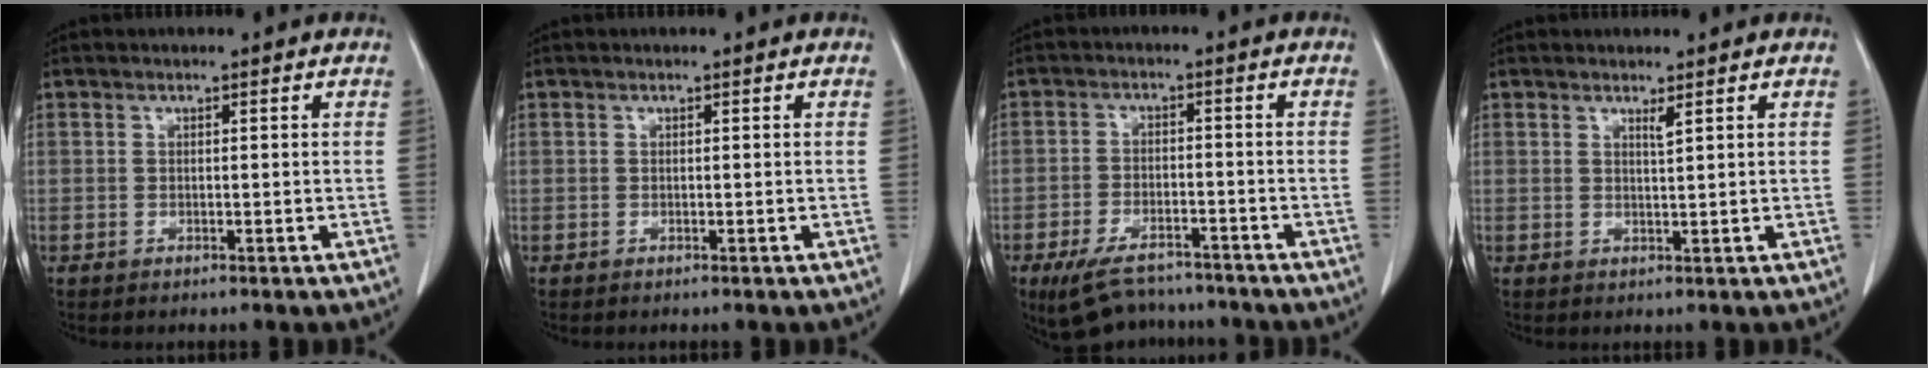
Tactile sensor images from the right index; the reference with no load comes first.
{"total": 0.0}
{"total": 10.2, "force": [-8.4, 4.1, 4.1], "torque": [-0.074, 0.000, -0.131]}
{"total": 1.1, "force": [0.8, -0.3, 0.7], "torque": [-0.018, -0.009, 0.015]}